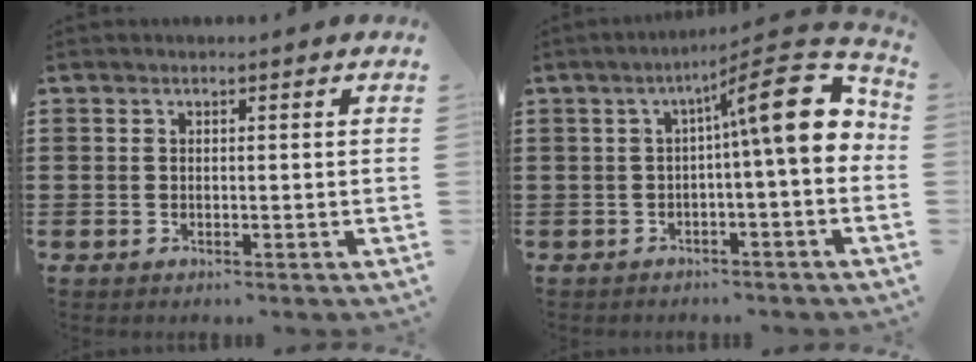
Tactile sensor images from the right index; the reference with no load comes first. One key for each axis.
{"total": 12.7, "fx": 1.6, "fy": 2.8, "fz": 12.3, "tx": -0.177, "ty": -0.015, "tz": 0.015}